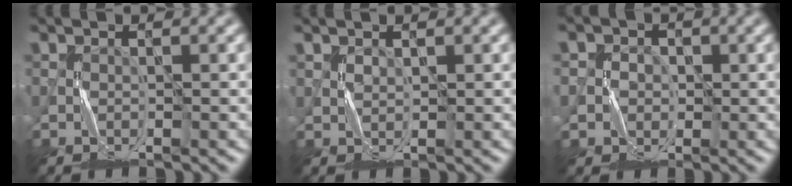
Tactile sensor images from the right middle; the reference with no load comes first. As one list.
[{"total": 0.9, "force": [0.8, 0.4, 0.1], "torque": [-0.006, 0.002, 0.019]}, {"total": 3.0, "force": [0.6, 2.9, 0.2], "torque": [-0.006, 0.002, 0.008]}]